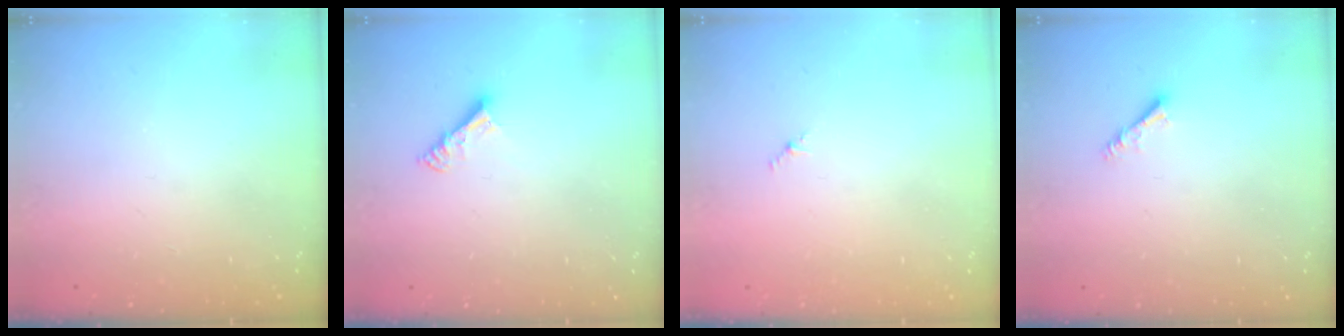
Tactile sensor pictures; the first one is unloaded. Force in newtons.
{"total": 4.9, "press": 4.8, "slide": 0.4}
{"total": 1.2, "press": 1.1, "slide": 0.6}
{"total": 3.0, "press": 2.9, "slide": 0.6}